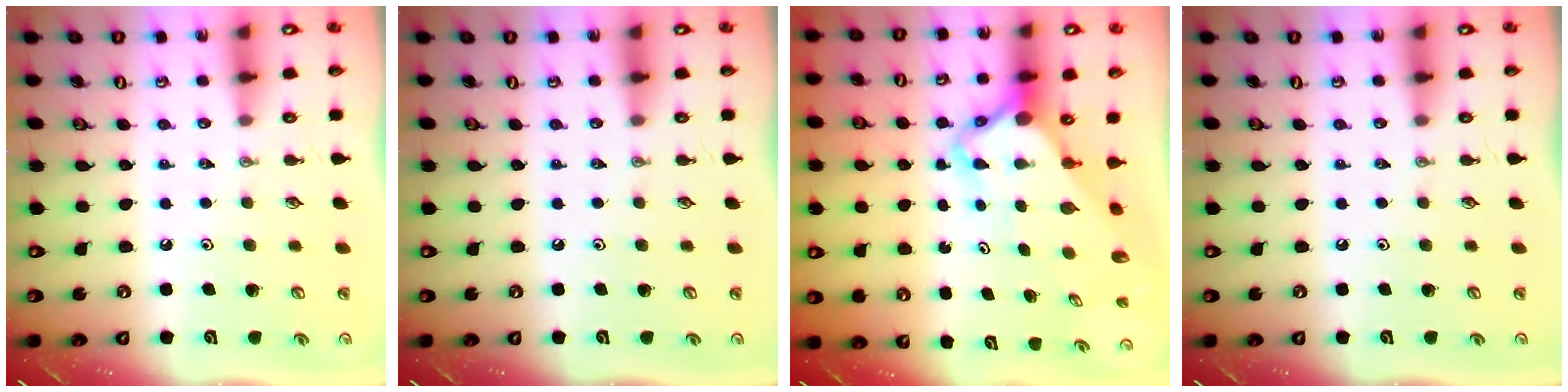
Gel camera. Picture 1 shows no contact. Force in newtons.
{"total": 0.0}
{"total": 5.1, "press": 5.0, "slide": 0.4}
{"total": 0.0}